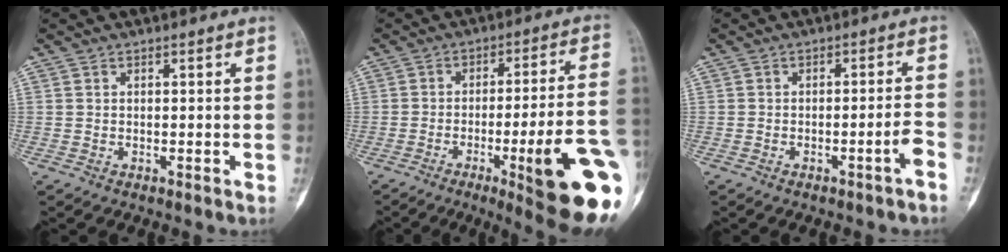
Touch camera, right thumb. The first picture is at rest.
{"total": 20.6, "force": [-6.8, 2.9, 19.2], "torque": [-0.204, 0.010, -0.087]}
{"total": 3.1, "force": [-2.0, 0.1, 2.4], "torque": [-0.037, 0.026, -0.029]}